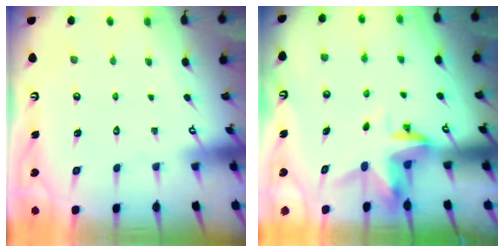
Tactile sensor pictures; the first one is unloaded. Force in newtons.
{"total": 3.5, "press": 3.5, "slide": 0.2}